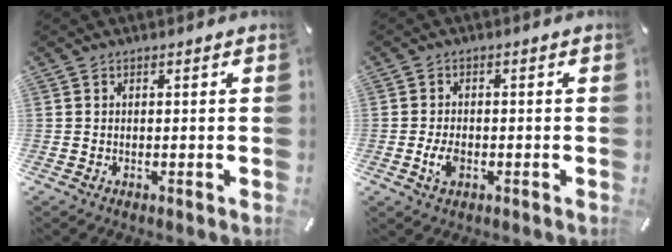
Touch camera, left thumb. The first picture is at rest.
{"total": 3.9, "force": [-1.2, 2.3, 2.9], "torque": [-0.069, 0.000, -0.024]}